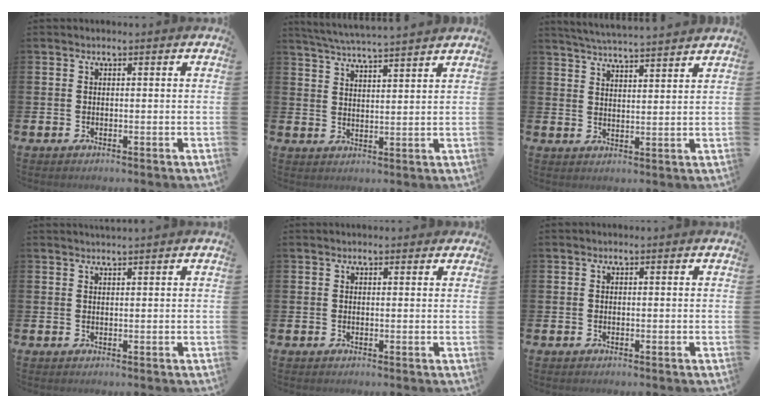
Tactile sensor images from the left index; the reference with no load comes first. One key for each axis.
{"total": 4.9, "fx": 4.8, "fy": -0.5, "fz": 0.8, "tx": -0.034, "ty": -0.027, "tz": 0.085}
{"total": 4.8, "fx": 4.7, "fy": -0.5, "fz": 0.4, "tx": -0.025, "ty": -0.031, "tz": 0.084}
{"total": 1.0, "fx": 1.0, "fy": -0.2, "fz": 0.2, "tx": 0.001, "ty": -0.002, "tz": 0.018}
{"total": 0.9, "fx": 0.7, "fy": 0.5, "fz": 0.2, "tx": 0.005, "ty": 0.003, "tz": 0.011}
{"total": 0.0}